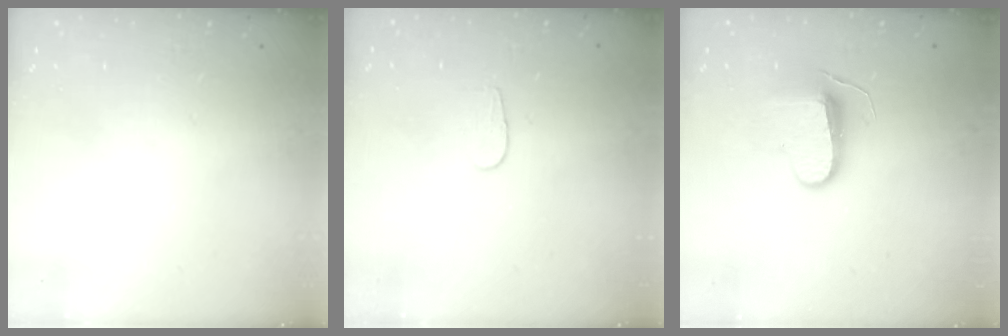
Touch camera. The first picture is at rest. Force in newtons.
{"total": 4.3, "press": 4.3, "slide": 0.5}
{"total": 9.0, "press": 9.0, "slide": 0.4}